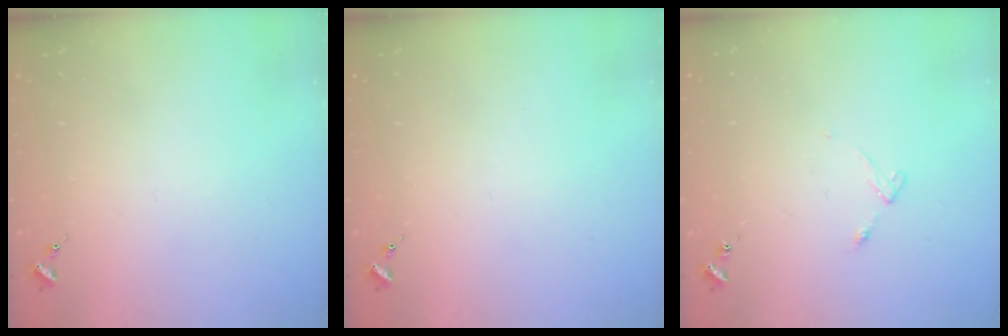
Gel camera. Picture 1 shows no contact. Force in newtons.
{"total": 0.0}
{"total": 4.3, "press": 4.2, "slide": 0.5}